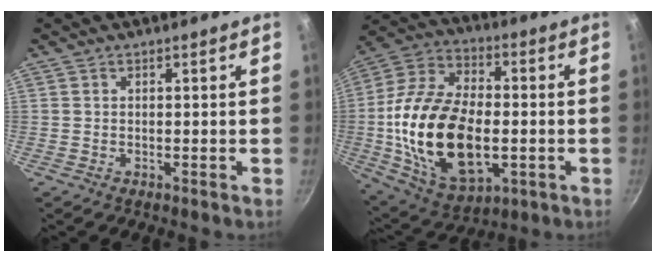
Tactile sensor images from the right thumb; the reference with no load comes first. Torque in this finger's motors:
{"motor_torque": [-0.21, 1.87, 1.50, -1.27, 0.66]}